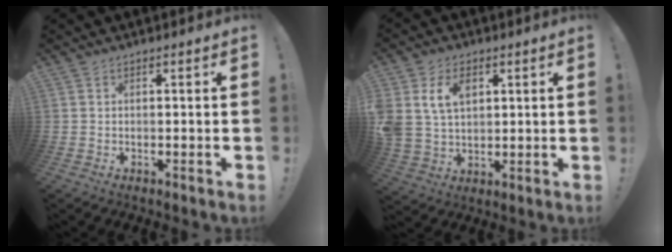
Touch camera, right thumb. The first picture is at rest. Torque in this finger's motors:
{"motor_torque": [1.65, 1.78, 1.47, 0.04, 0.16]}